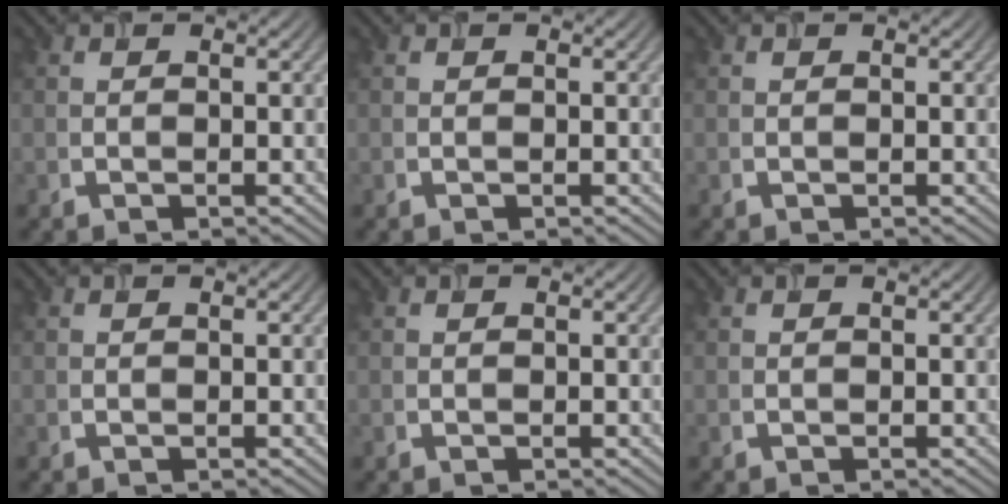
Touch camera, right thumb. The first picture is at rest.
{"total": 0.0}
{"total": 0.0}
{"total": 0.0}
{"total": 0.0}
{"total": 0.0}